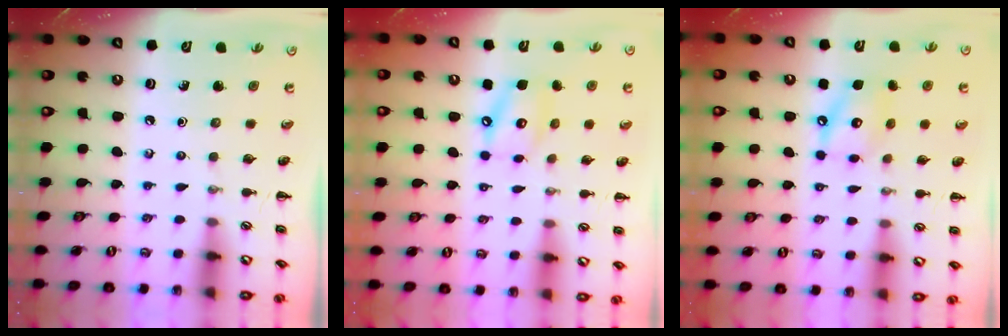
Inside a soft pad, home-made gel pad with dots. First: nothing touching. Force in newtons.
{"total": 10.4, "press": 10.2, "slide": 2.1}
{"total": 10.6, "press": 10.5, "slide": 1.5}